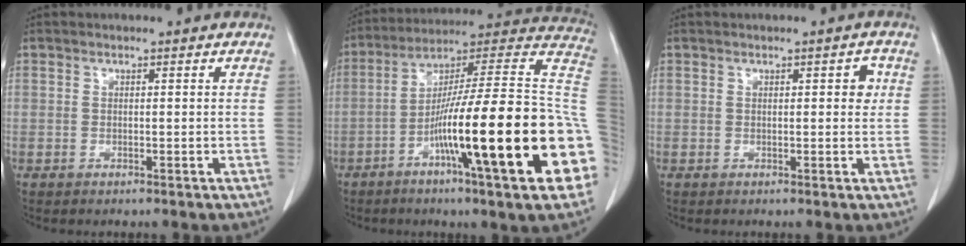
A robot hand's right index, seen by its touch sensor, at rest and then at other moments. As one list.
[{"total": 28.7, "force": [-7.3, 0.8, 27.8], "torque": [-0.324, -0.004, -0.133]}, {"total": 2.1, "force": [0.5, 1.1, 1.8], "torque": [-0.018, 0.011, 0.006]}]